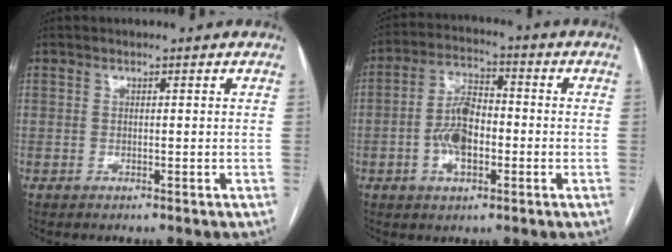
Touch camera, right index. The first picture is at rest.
{"total": 8.2, "force": [-1.7, 3.9, 7.0], "torque": [-0.145, 0.016, -0.031]}